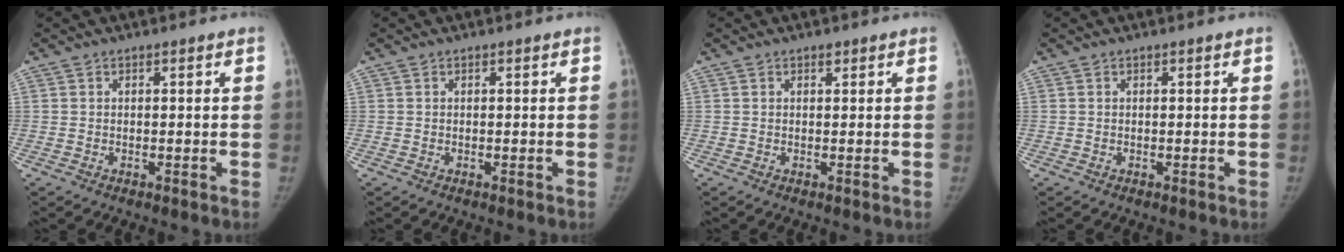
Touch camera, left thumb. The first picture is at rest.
{"total": 0.0}
{"total": 0.8, "force": [0.6, 0.4, 0.4], "torque": [-0.002, -0.003, 0.007]}
{"total": 0.0}